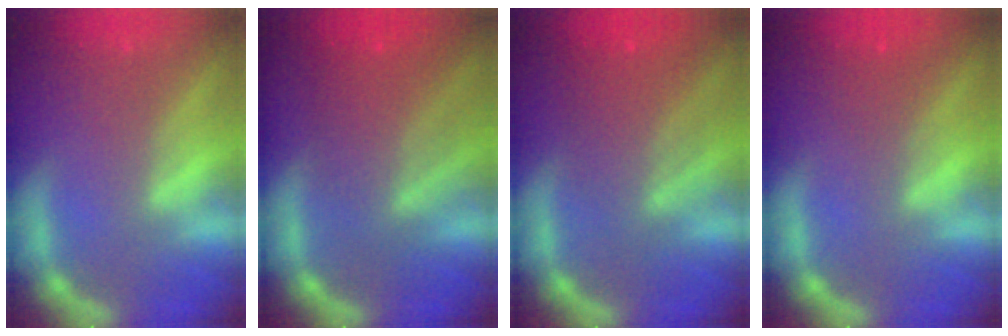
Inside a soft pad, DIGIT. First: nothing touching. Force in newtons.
{"total": 7.0}
{"total": 6.0}
{"total": 1.5}